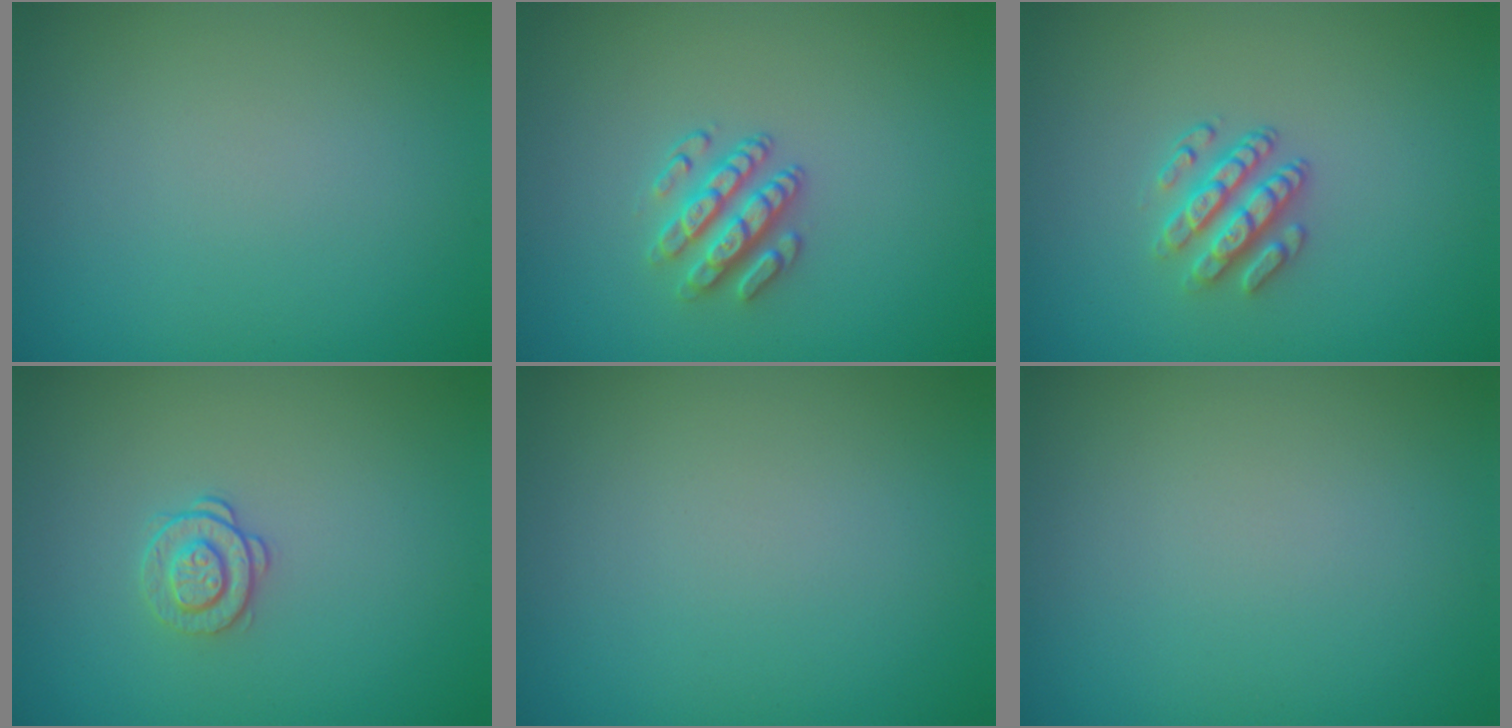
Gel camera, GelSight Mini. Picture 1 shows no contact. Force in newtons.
{"total": 2.9, "press": 2.5, "slide": 1.4}
{"total": 2.8, "press": 2.4, "slide": 1.5}
{"total": 1.6, "press": 1.2, "slide": 1.0}
{"total": 0.0}
{"total": 0.0}